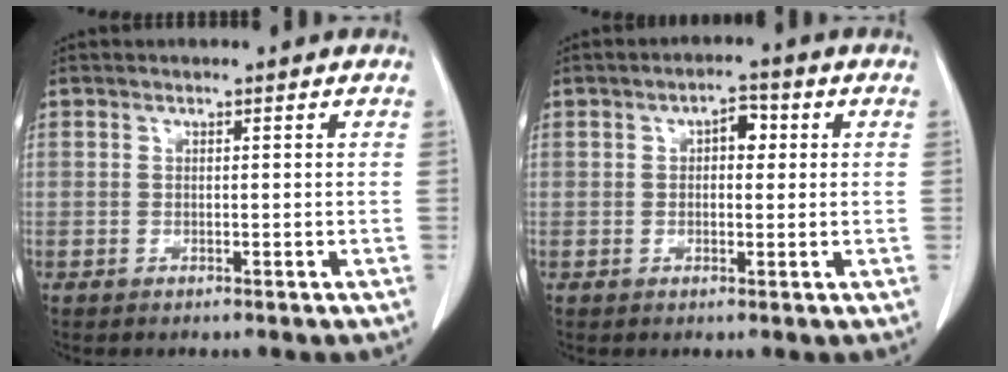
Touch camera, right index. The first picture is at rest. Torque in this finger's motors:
{"motor_torque": [0.36, 0.00, 0.03, 0.02]}